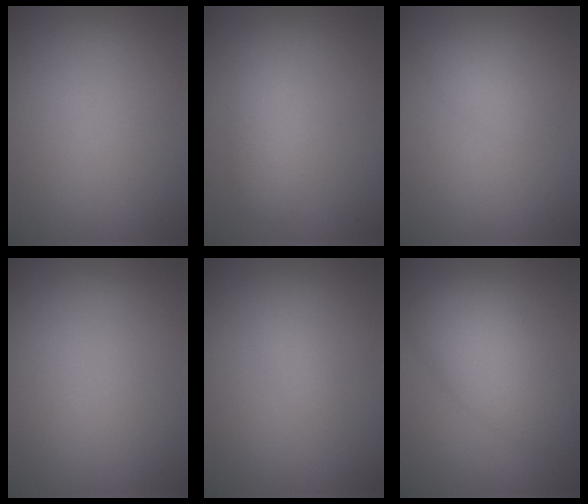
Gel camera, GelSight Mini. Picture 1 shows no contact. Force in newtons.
{"total": 2.3, "press": 2.3, "slide": 0.1}
{"total": 1.1, "press": 1.1, "slide": 0.0}
{"total": 0.0}
{"total": 0.8, "press": 0.8, "slide": 0.1}
{"total": 6.2, "press": 6.2, "slide": 0.2}